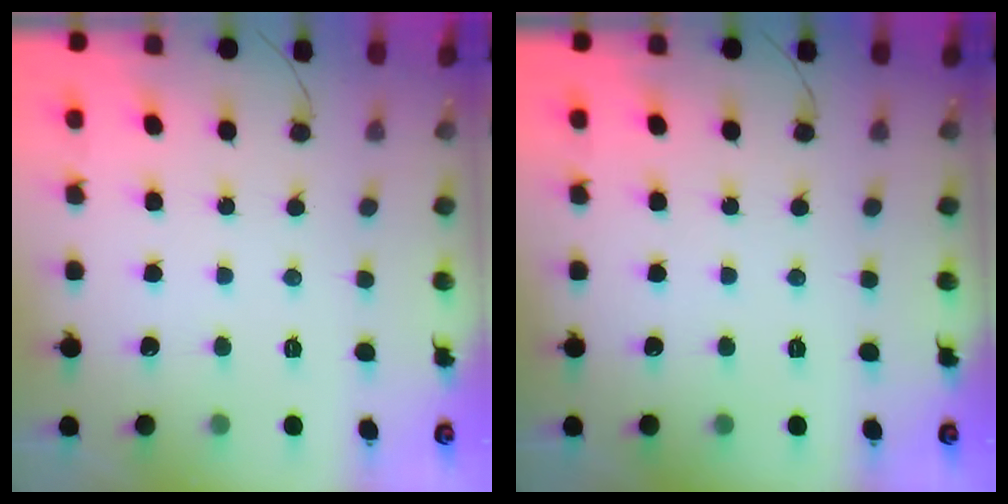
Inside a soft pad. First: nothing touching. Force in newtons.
{"total": 0.0}